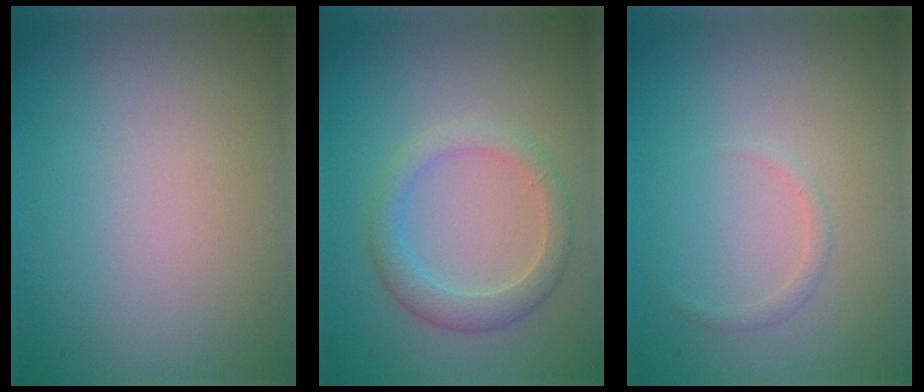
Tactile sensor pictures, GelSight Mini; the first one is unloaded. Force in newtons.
{"total": 2.9, "press": 2.9, "slide": 0.1}
{"total": 0.7, "press": 0.7, "slide": 0.0}